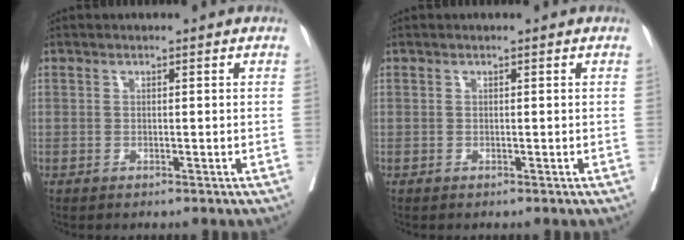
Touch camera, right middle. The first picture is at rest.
{"total": 0.0}